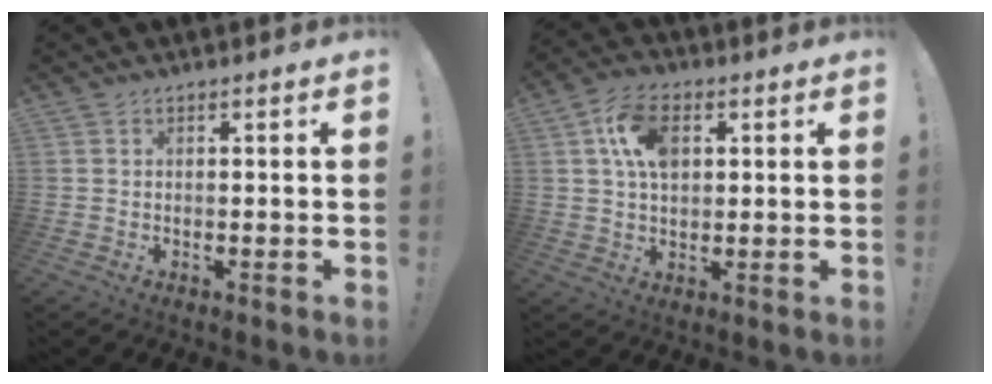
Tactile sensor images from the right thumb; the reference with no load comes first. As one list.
[{"total": 11.0, "force": [3.2, 7.0, 7.8], "torque": [-0.143, 0.010, 0.061]}]